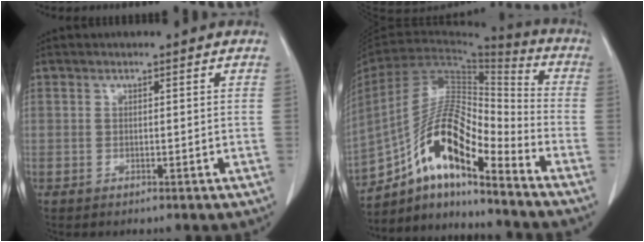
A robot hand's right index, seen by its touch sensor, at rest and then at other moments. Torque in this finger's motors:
{"motor_torque": [1.37, -0.77, 0.39, 0.21]}